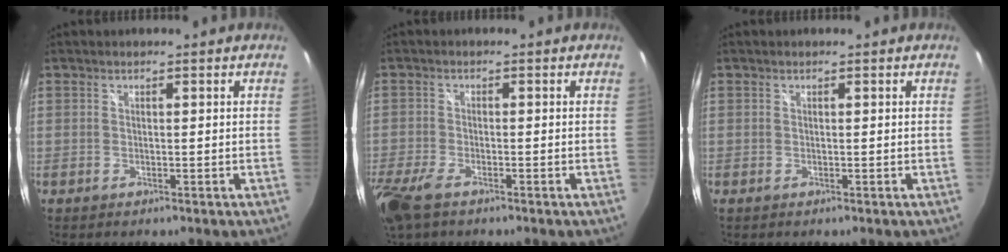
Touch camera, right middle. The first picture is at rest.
{"total": 7.3, "force": [-4.8, 2.8, 4.8], "torque": [-0.128, -0.025, -0.094]}
{"total": 0.0}